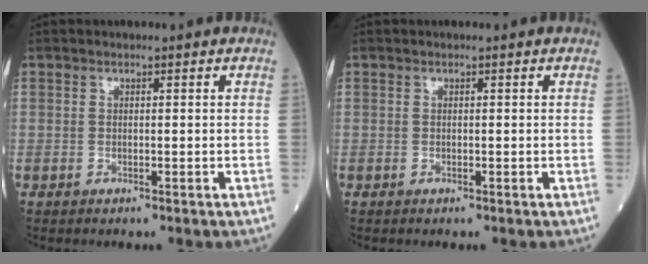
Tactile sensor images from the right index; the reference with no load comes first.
{"total": 0.0}